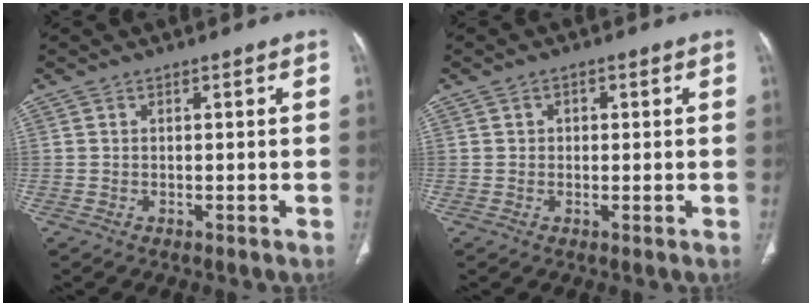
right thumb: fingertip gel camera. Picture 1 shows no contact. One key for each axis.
{"total": 1.6, "fx": 0.4, "fy": 1.4, "fz": 0.7, "tx": 0.000, "ty": 0.002, "tz": 0.002}